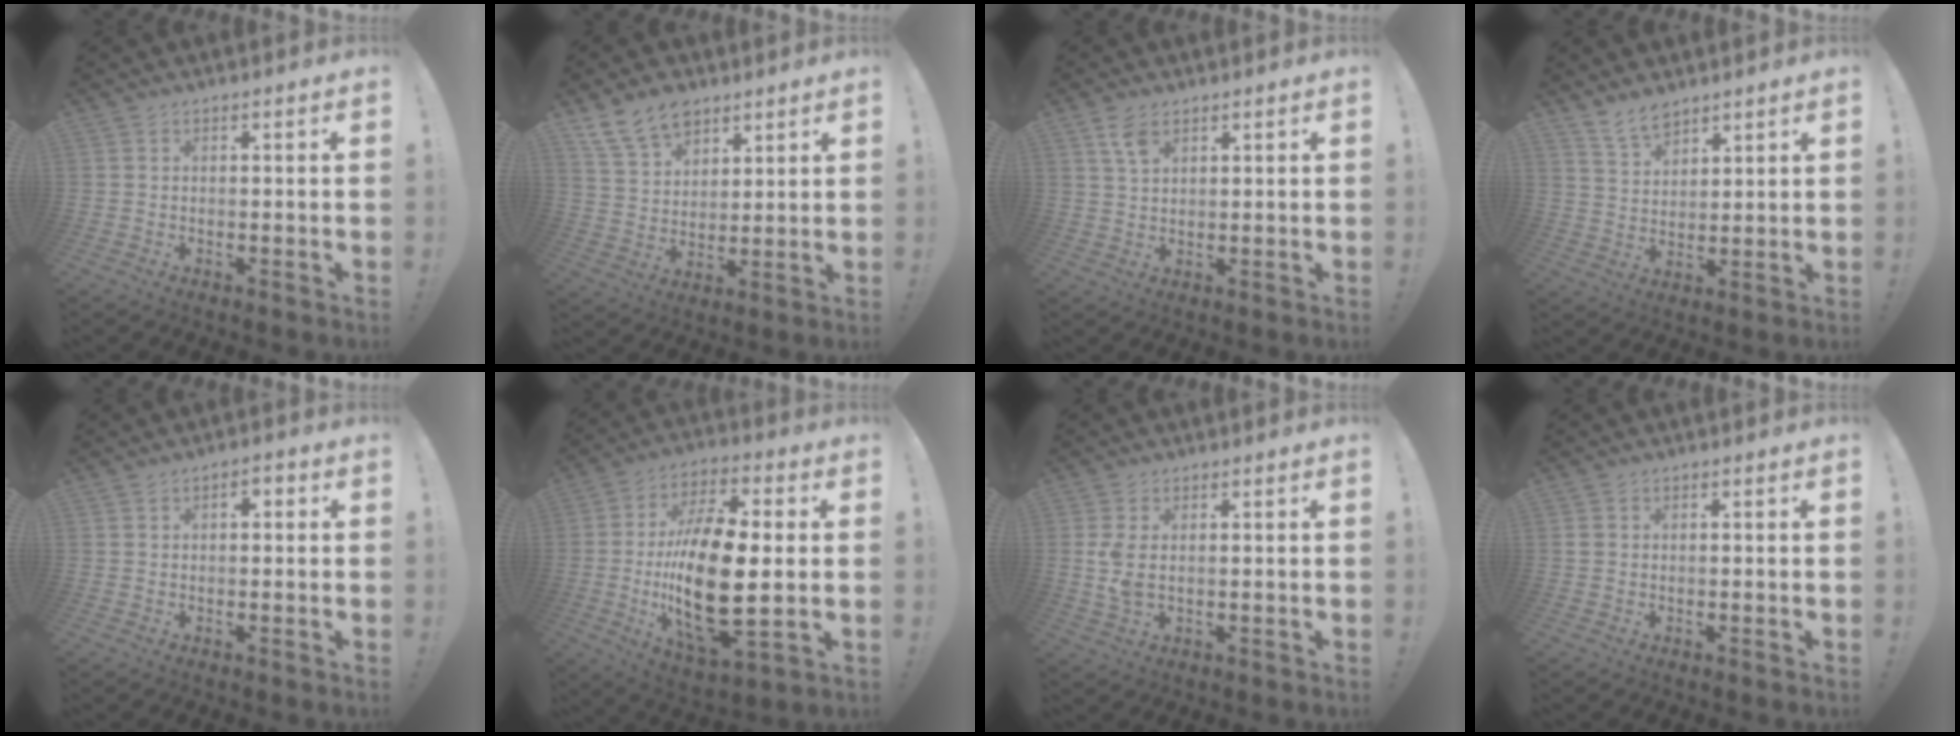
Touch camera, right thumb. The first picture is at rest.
{"total": 11.7, "force": [8.2, 7.2, 4.1], "torque": [-0.078, -0.045, 0.161]}
{"total": 4.8, "force": [2.7, 2.4, 3.1], "torque": [-0.057, -0.008, 0.051]}
{"total": 7.3, "force": [6.1, 3.2, 2.3], "torque": [-0.046, -0.034, 0.118]}
{"total": 2.3, "force": [-0.1, 1.5, 1.7], "torque": [-0.023, 0.007, -0.006]}
{"total": 23.9, "force": [-1.4, 10.6, 21.4], "torque": [-0.420, -0.007, -0.024]}
{"total": 5.0, "force": [1.0, 2.5, 4.2], "torque": [-0.081, -0.005, 0.015]}
{"total": 0.6, "force": [0.0, 0.5, 0.4], "torque": [-0.010, 0.005, 0.001]}